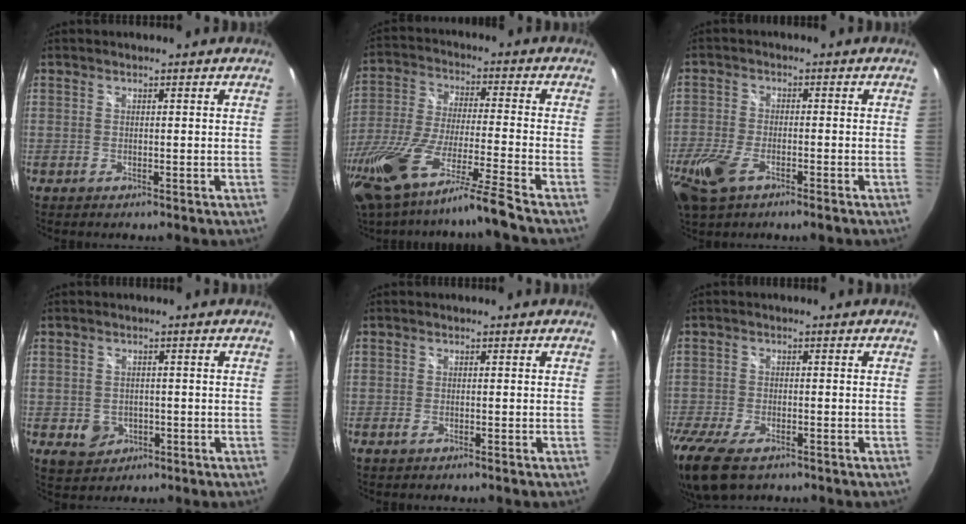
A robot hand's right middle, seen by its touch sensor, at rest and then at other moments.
{"total": 18.2, "force": [-13.7, -0.9, 12.0], "torque": [-0.221, -0.061, -0.241]}
{"total": 10.8, "force": [-6.0, 4.7, 7.6], "torque": [-0.189, -0.031, -0.115]}
{"total": 4.7, "force": [-1.4, 4.1, 1.9], "torque": [-0.042, -0.001, -0.012]}
{"total": 1.0, "force": [-0.7, 0.2, 0.6], "torque": [-0.014, -0.002, -0.015]}
{"total": 12.3, "force": [-8.5, 5.3, 7.1], "torque": [-0.183, -0.049, -0.156]}